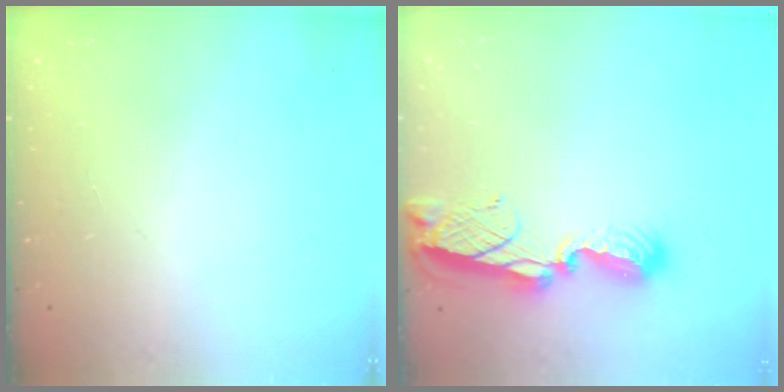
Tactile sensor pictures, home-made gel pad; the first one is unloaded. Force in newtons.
{"total": 9.6, "press": 9.6, "slide": 1.2}